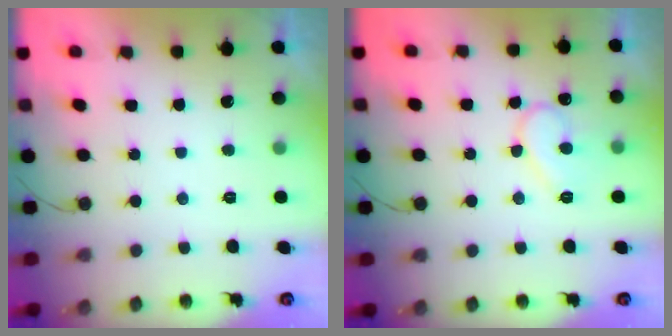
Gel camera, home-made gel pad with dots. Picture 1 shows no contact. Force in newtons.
{"total": 9.8, "press": 9.8, "slide": 0.9}